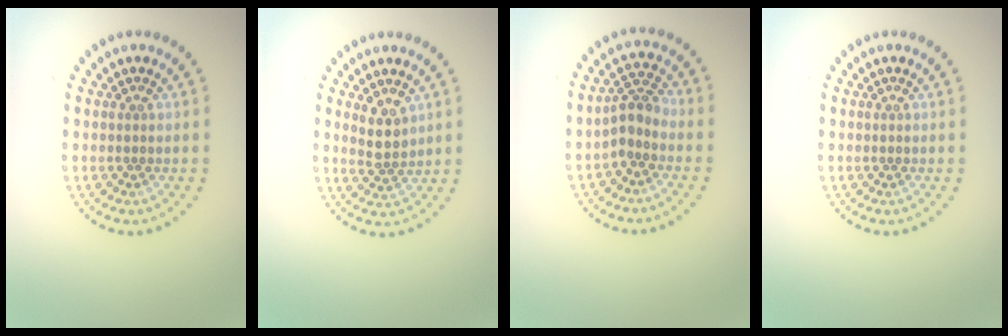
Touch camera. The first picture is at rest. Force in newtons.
{"total": 2.4, "press": 2.1, "slide": 1.2}
{"total": 2.5, "press": 1.9, "slide": 1.6}
{"total": 0.0}